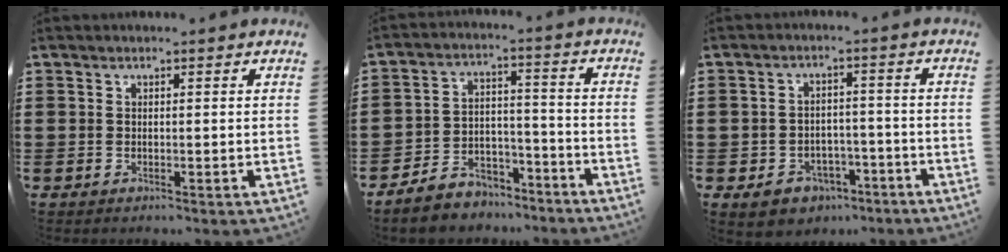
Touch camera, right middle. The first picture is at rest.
{"total": 5.2, "force": [-4.8, 2.1, 0.2], "torque": [-0.013, 0.008, -0.098]}
{"total": 4.2, "force": [-3.2, 2.7, 0.5], "torque": [-0.017, 0.013, -0.061]}